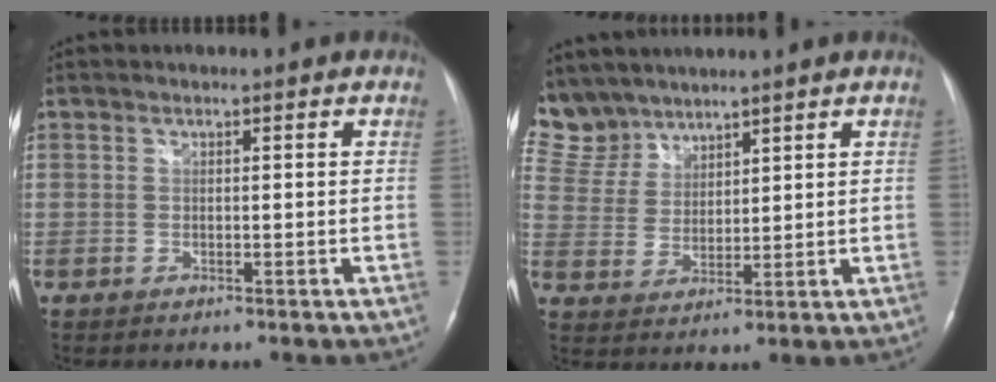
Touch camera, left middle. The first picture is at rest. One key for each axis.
{"total": 8.9, "fx": 8.0, "fy": 4.0, "fz": 0.2, "tx": -0.014, "ty": 0.012, "tz": 0.176}